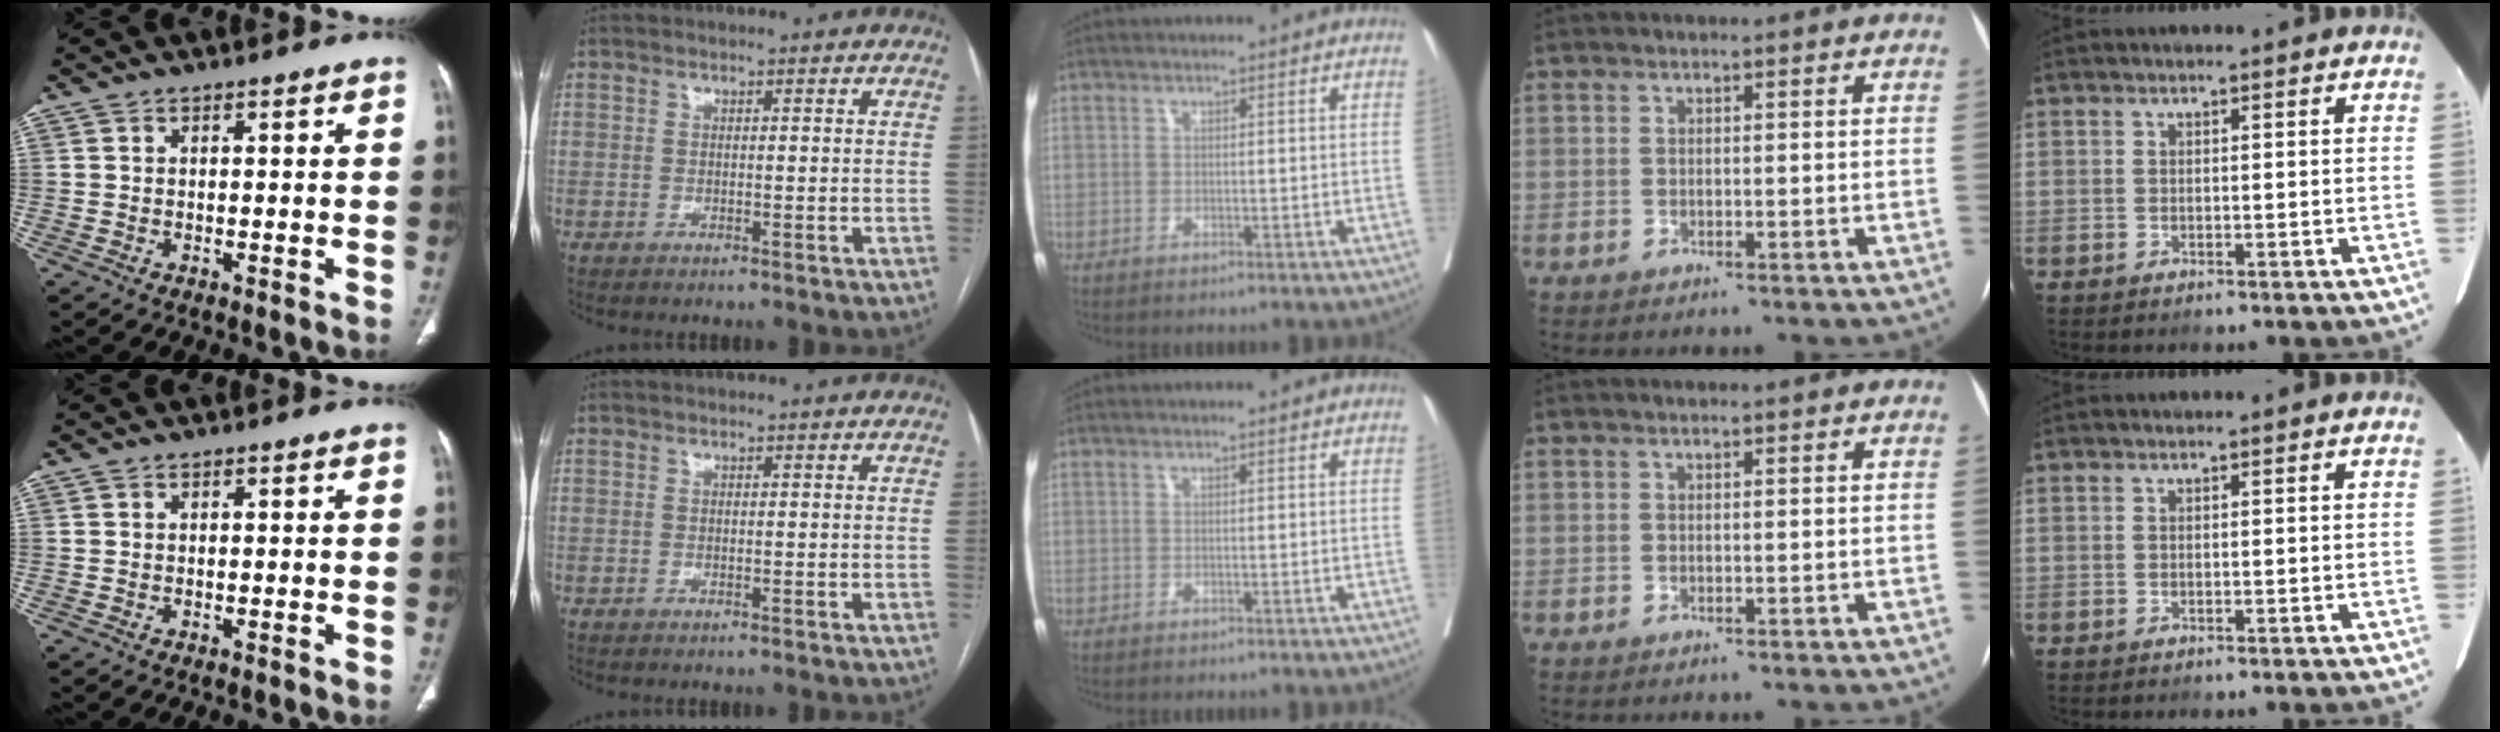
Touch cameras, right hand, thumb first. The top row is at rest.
{}